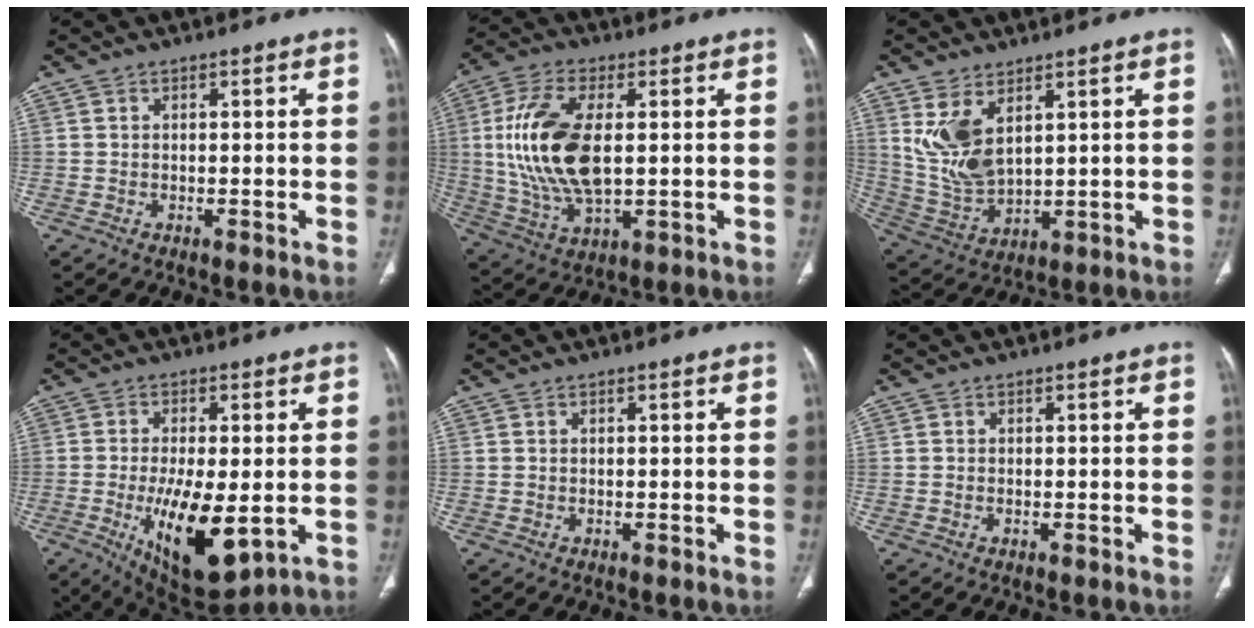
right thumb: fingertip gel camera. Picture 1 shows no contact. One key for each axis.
{"total": 17.0, "fx": 1.6, "fy": 8.5, "fz": 14.7, "tx": -0.305, "ty": -0.008, "tz": 0.035}
{"total": 10.2, "fx": 4.4, "fy": 5.3, "fz": 7.6, "tx": -0.150, "ty": -0.022, "tz": 0.106}
{"total": 14.6, "fx": -3.4, "fy": 5.8, "fz": 13.0, "tx": -0.214, "ty": -0.020, "tz": -0.036}
{"total": 0.0}
{"total": 0.0}